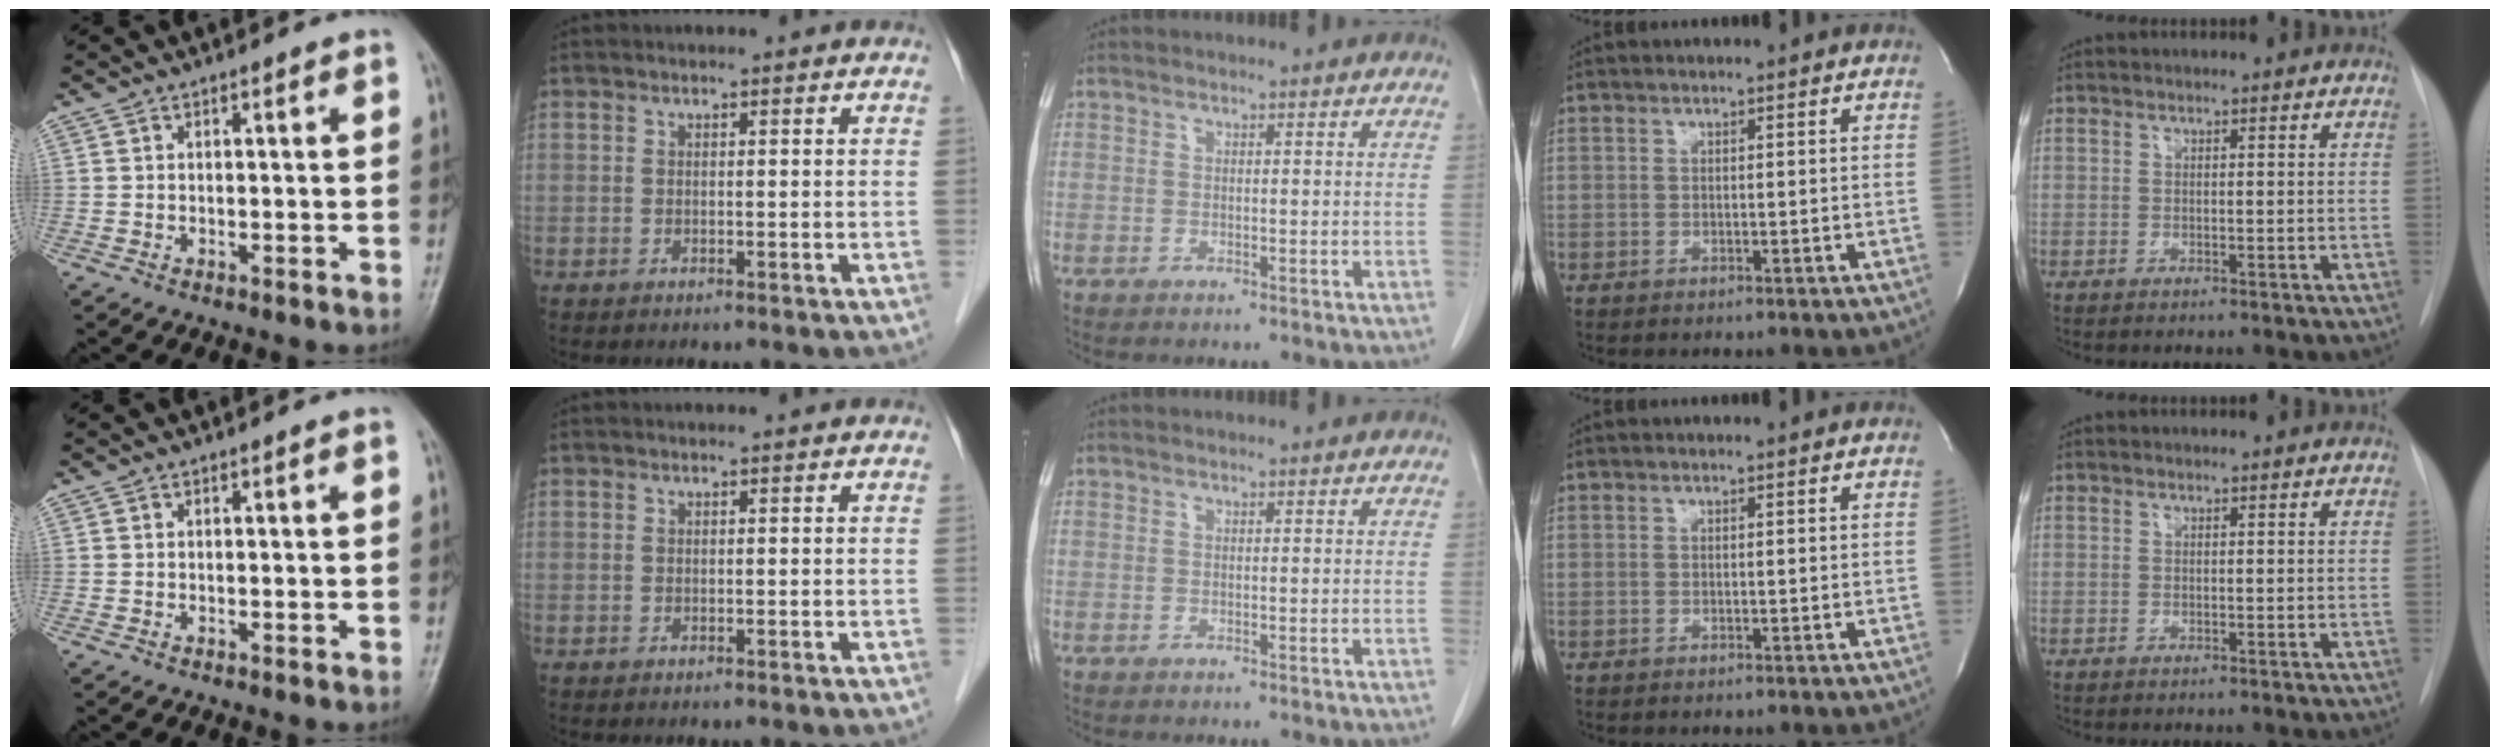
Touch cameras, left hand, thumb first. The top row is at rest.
{}